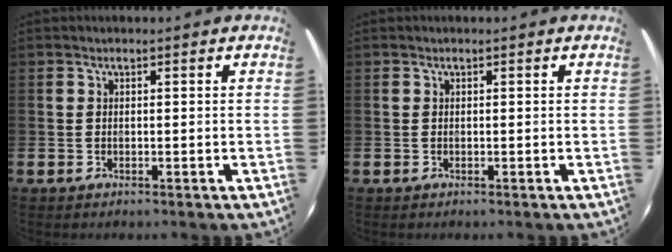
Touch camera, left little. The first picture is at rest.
{"total": 0.0}